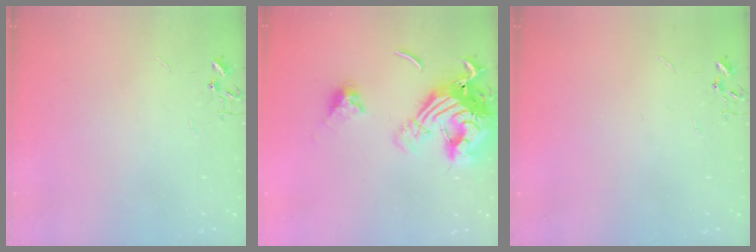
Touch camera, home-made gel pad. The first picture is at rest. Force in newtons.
{"total": 19.6, "press": 19.5, "slide": 2.1}
{"total": 0.0}